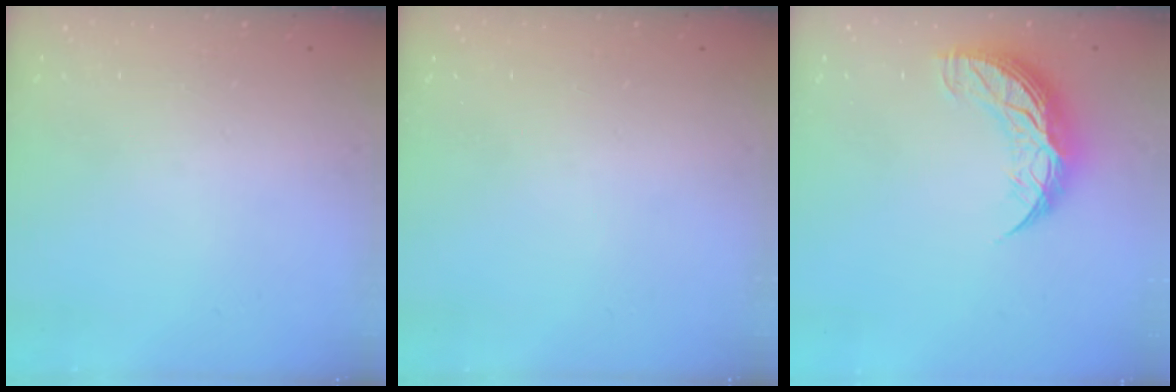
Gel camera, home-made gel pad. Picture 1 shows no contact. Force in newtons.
{"total": 0.0}
{"total": 11.5, "press": 11.5, "slide": 0.9}